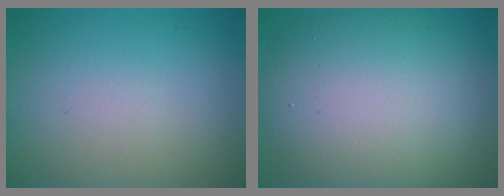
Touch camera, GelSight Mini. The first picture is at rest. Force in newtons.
{"total": 12.0, "press": 12.0, "slide": 1.1}